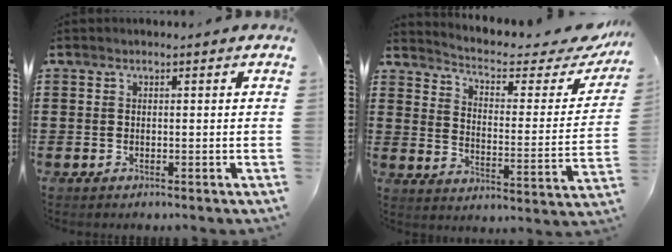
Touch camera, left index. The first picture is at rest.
{"total": 4.0, "force": [3.1, 1.0, 2.3], "torque": [-0.054, -0.025, 0.042]}